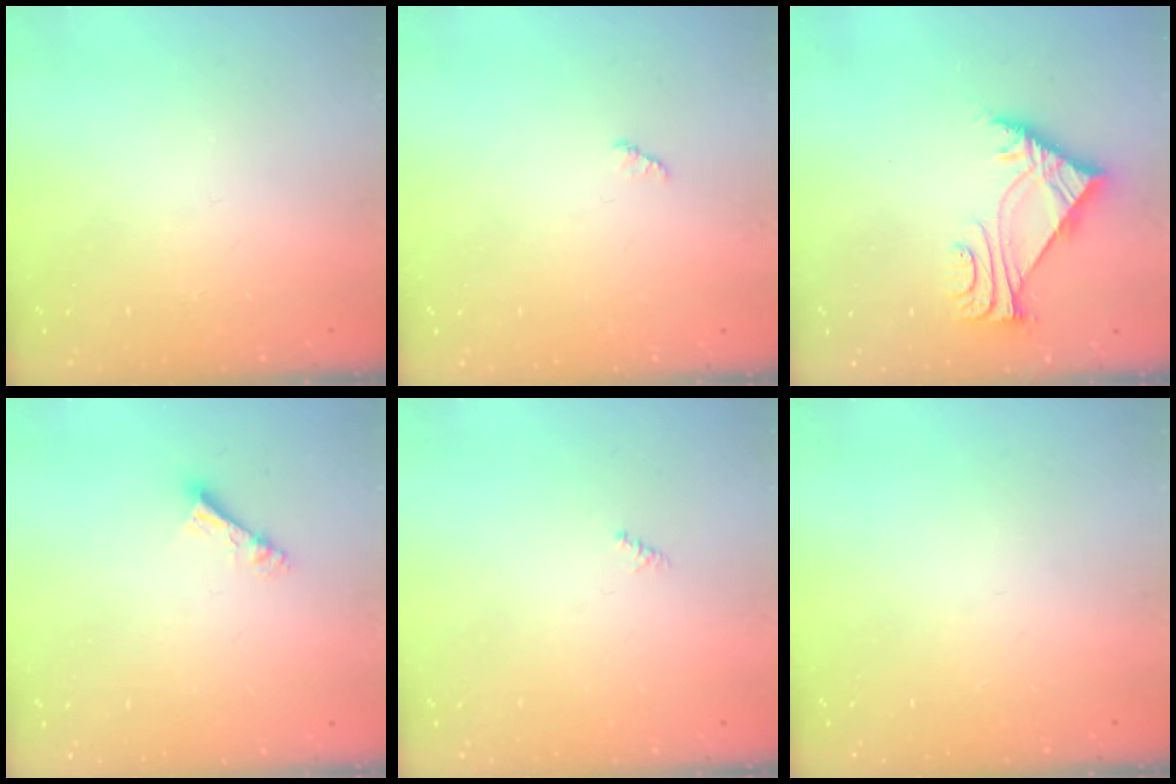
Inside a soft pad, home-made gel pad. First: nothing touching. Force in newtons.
{"total": 1.3, "press": 1.3, "slide": 0.2}
{"total": 6.0, "press": 6.0, "slide": 0.5}
{"total": 3.7, "press": 3.7, "slide": 0.5}
{"total": 0.0}
{"total": 0.0}